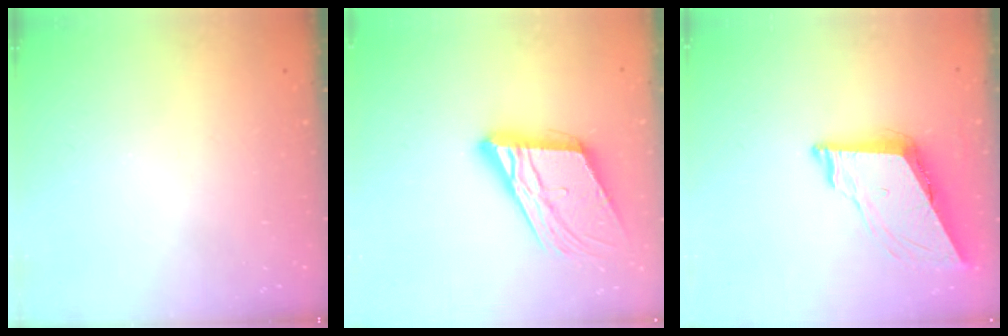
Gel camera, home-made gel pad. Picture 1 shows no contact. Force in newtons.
{"total": 18.4, "press": 18.1, "slide": 2.9}
{"total": 8.4, "press": 8.4, "slide": 0.9}